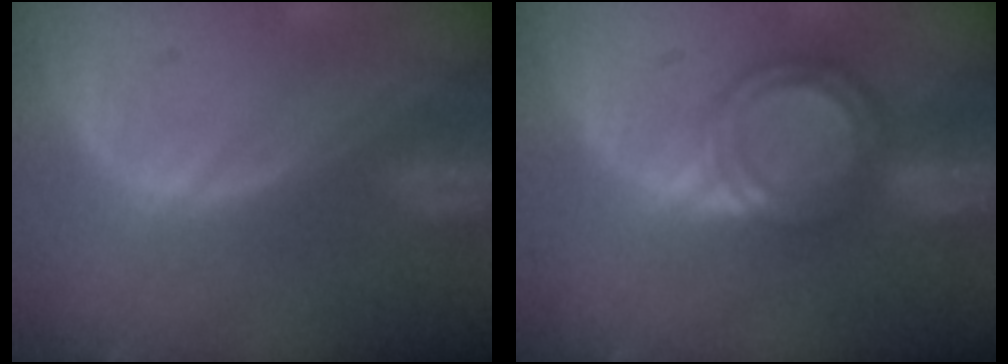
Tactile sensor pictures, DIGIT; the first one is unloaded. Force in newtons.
{"total": 5.9, "press": 5.4, "slide": 2.5}